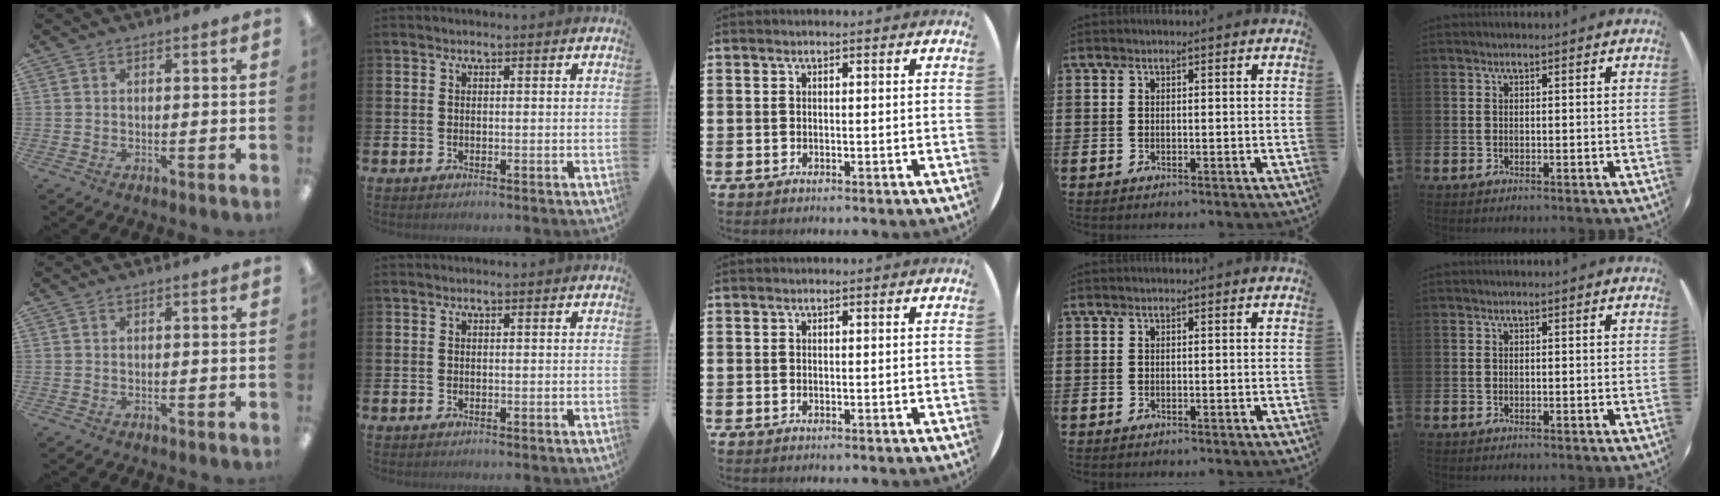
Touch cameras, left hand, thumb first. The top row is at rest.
{}